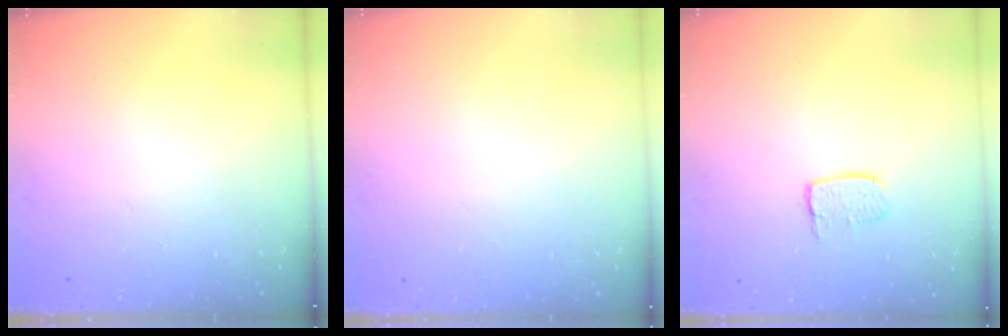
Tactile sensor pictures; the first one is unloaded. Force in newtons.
{"total": 0.0}
{"total": 6.0, "press": 6.0, "slide": 0.5}